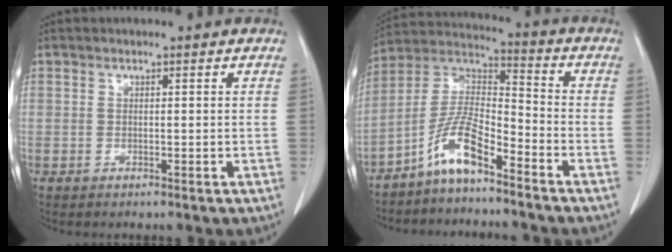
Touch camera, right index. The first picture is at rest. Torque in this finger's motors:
{"motor_torque": [1.07, -1.07, 0.33, 0.16]}